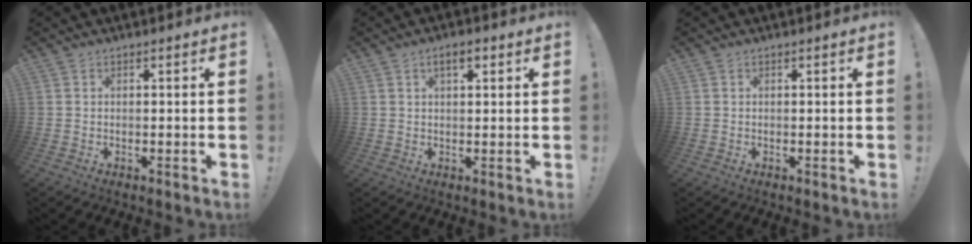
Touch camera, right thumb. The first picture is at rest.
{"total": 3.7, "force": [1.8, 1.4, 2.9], "torque": [-0.049, 0.000, 0.027]}
{"total": 0.0}